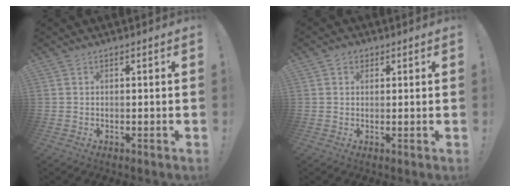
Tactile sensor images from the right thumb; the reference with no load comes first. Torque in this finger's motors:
{"motor_torque": [-0.15, 0.22, -0.01, -0.11, 0.00]}